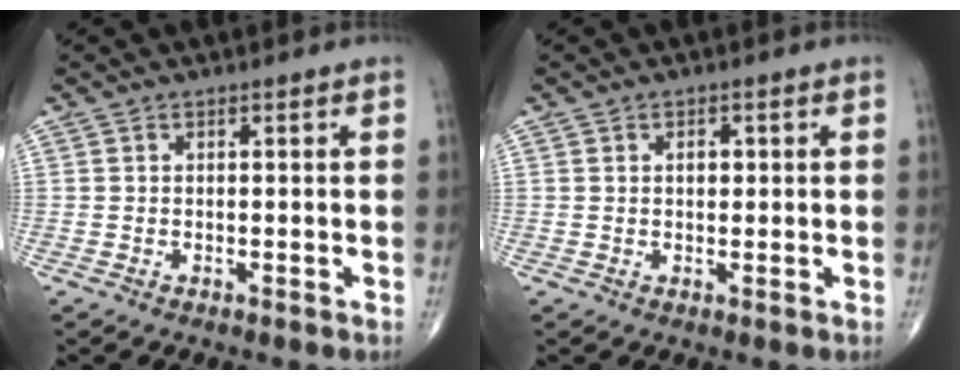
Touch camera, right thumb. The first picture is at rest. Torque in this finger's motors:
{"motor_torque": [0.07, 0.43, 0.05, -0.06, 0.00]}